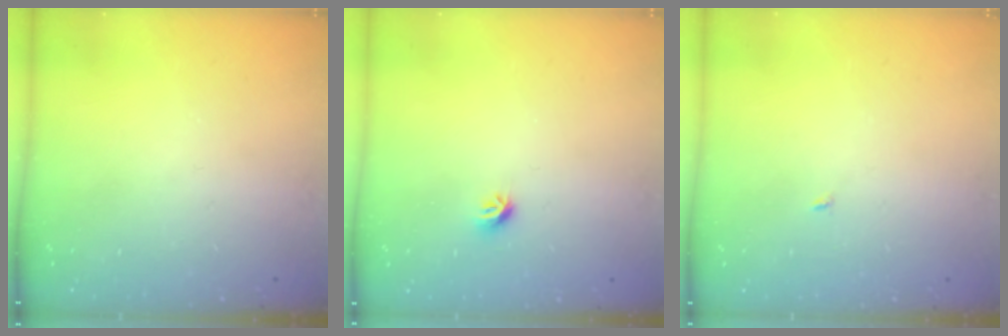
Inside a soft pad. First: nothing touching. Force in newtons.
{"total": 5.7, "press": 5.6, "slide": 0.8}
{"total": 1.9, "press": 1.9, "slide": 0.2}